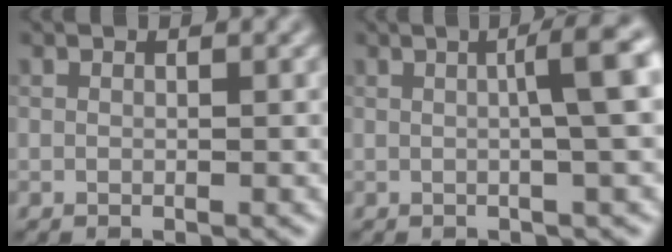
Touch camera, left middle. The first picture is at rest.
{"total": 5.4, "force": [0.7, 1.2, 5.2], "torque": [-0.054, 0.018, 0.009]}